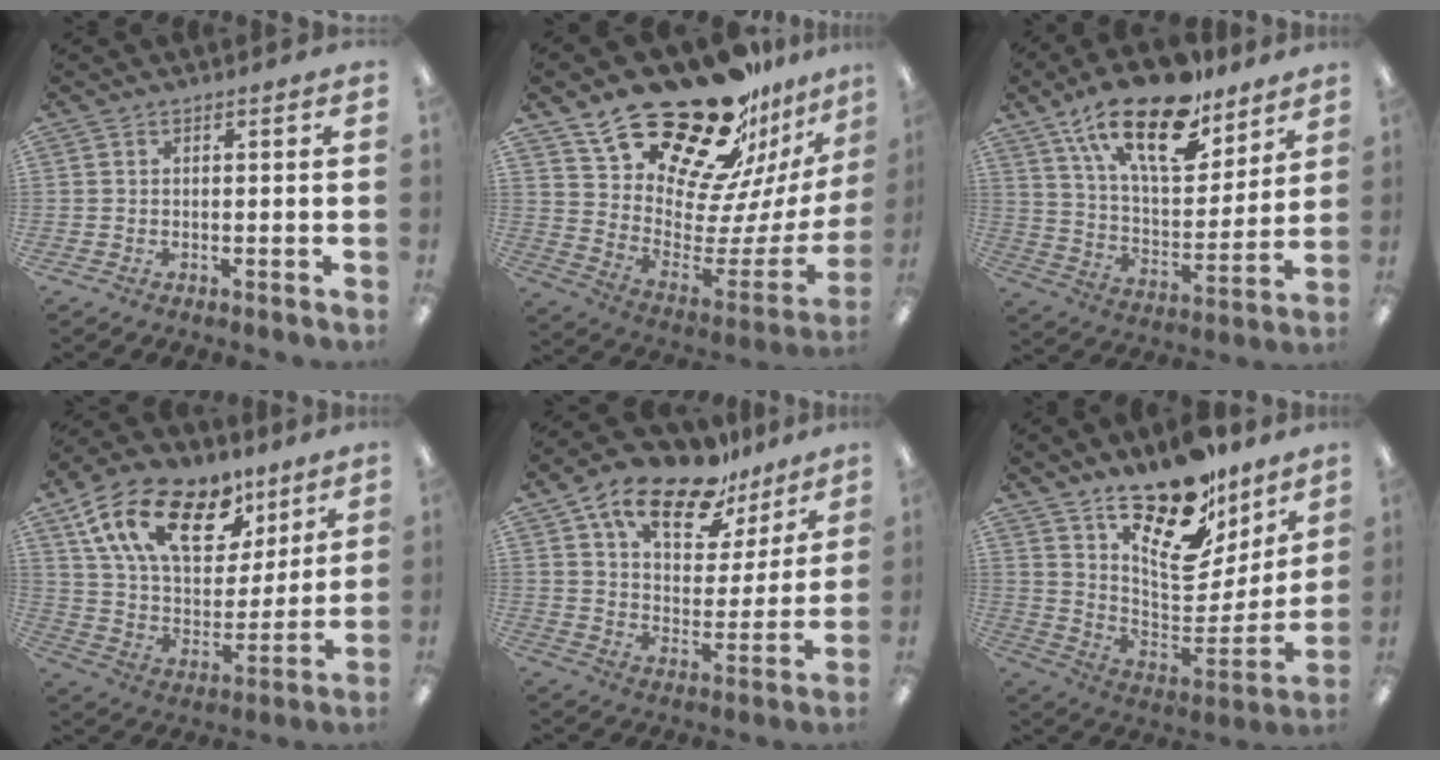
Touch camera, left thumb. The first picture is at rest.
{"total": 26.5, "force": [20.4, 10.8, 13.0], "torque": [-0.201, -0.151, 0.369]}
{"total": 22.3, "force": [15.3, 9.2, 13.4], "torque": [-0.227, -0.085, 0.266]}
{"total": 20.7, "force": [11.0, 11.9, 12.8], "torque": [-0.234, -0.033, 0.200]}
{"total": 18.1, "force": [13.0, 8.5, 9.3], "torque": [-0.161, -0.075, 0.227]}
{"total": 20.9, "force": [14.9, 9.3, 11.3], "torque": [-0.164, -0.116, 0.260]}